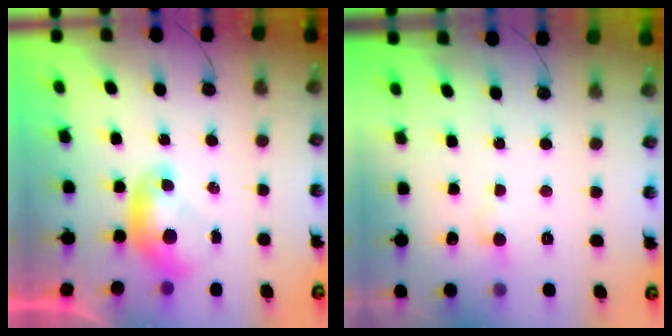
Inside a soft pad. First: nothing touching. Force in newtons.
{"total": 1.3, "press": 1.1, "slide": 0.6}